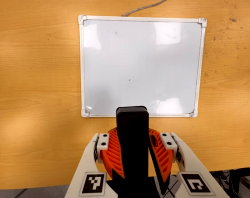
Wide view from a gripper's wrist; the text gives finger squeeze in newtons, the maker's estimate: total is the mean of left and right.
{"total": 11.1, "left": 10.7, "right": 11.6}